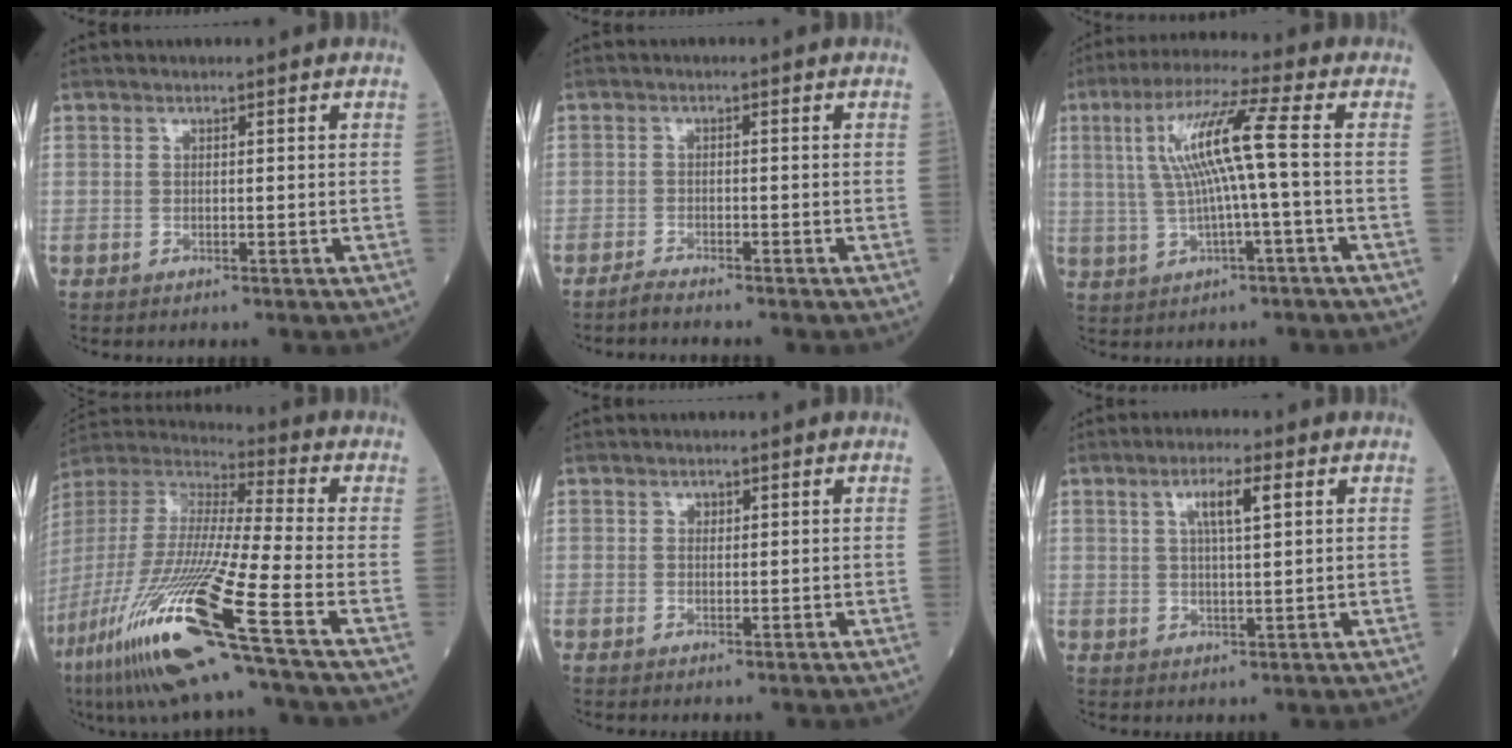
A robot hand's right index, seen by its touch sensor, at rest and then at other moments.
{"total": 1.9, "force": [-1.8, -0.2, 0.5], "torque": [-0.015, -0.003, -0.033]}
{"total": 9.8, "force": [0.8, -0.5, 9.7], "torque": [-0.188, 0.020, 0.018]}
{"total": 25.0, "force": [-13.8, -0.3, 20.9], "torque": [-0.454, -0.069, -0.266]}
{"total": 0.7, "force": [0.3, 0.6, 0.2], "torque": [0.001, -0.001, 0.004]}
{"total": 4.8, "force": [1.9, 0.6, 4.4], "torque": [-0.081, 0.004, 0.033]}